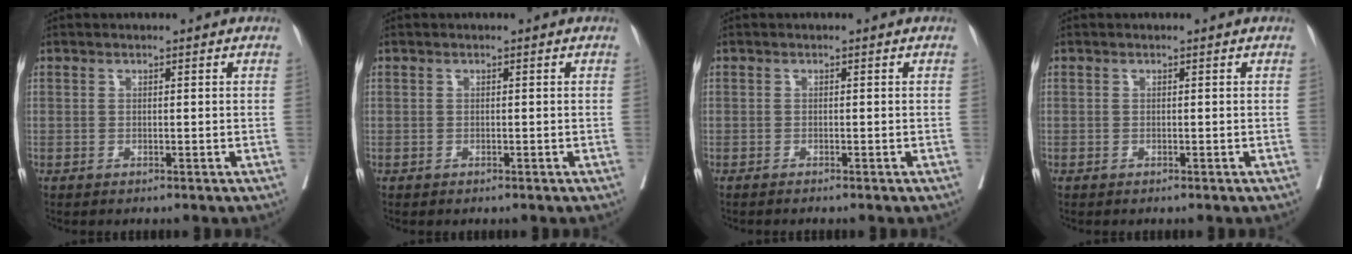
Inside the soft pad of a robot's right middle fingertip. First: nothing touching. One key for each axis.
{"total": 0.0}
{"total": 1.2, "fx": -1.1, "fy": -0.2, "fz": 0.6, "tx": -0.010, "ty": -0.001, "tz": -0.014}
{"total": 0.0}